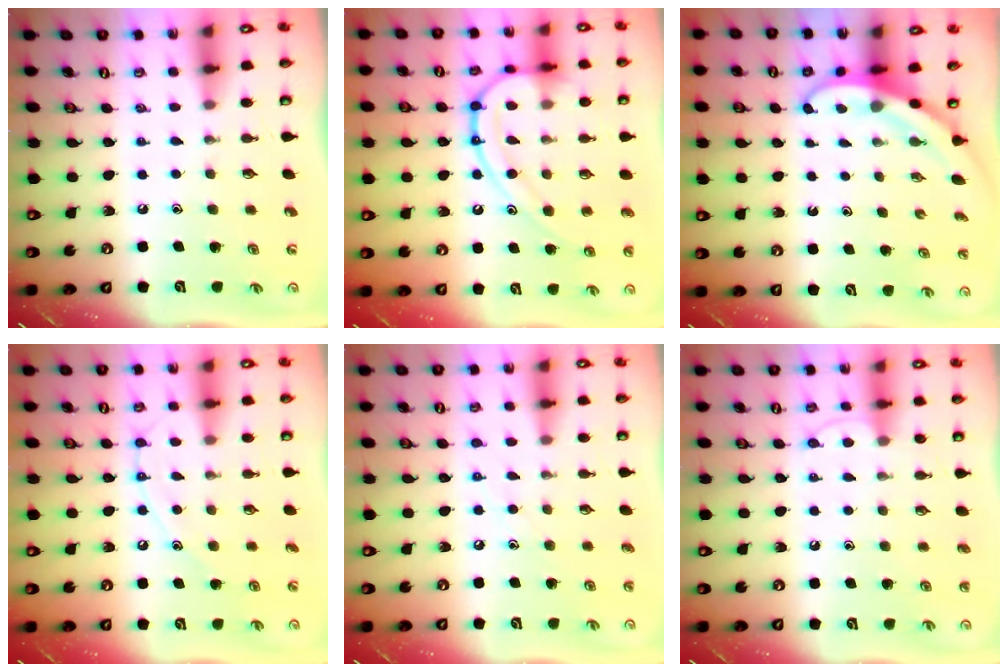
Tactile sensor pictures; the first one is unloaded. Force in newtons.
{"total": 16.2, "press": 16.1, "slide": 1.2}
{"total": 3.6, "press": 3.6, "slide": 0.1}
{"total": 9.0, "press": 9.0, "slide": 0.4}
{"total": 6.4, "press": 6.4, "slide": 0.3}
{"total": 6.3, "press": 6.3, "slide": 0.6}